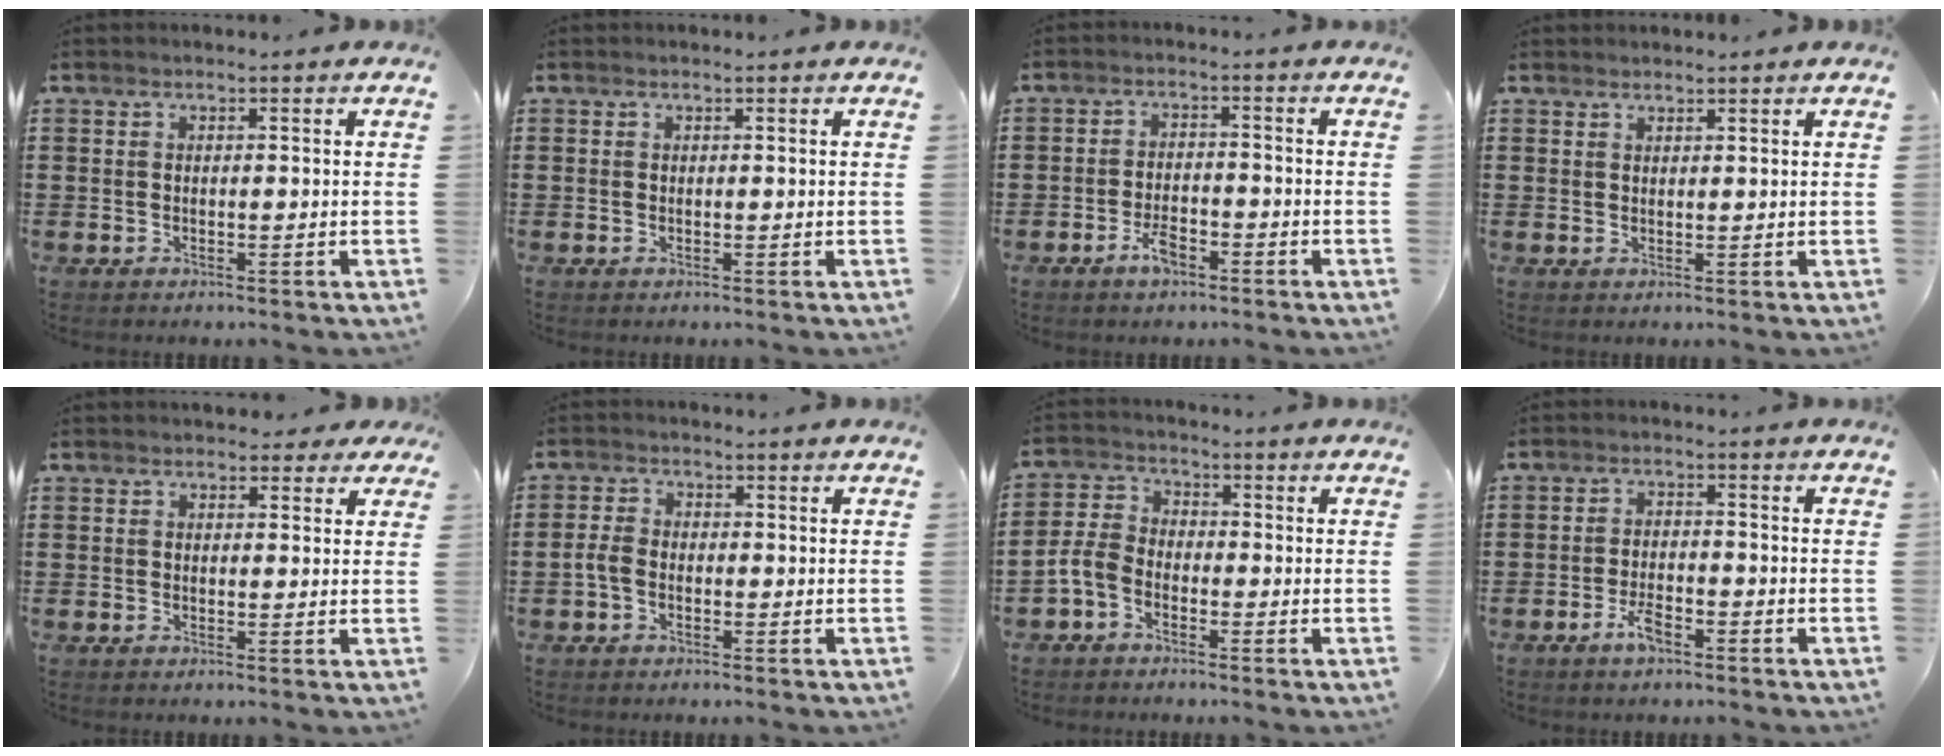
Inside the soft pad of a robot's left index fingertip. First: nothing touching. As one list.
[{"total": 0.0}, {"total": 3.9, "force": [-2.4, 1.5, 2.6], "torque": [-0.050, 0.005, -0.047]}, {"total": 1.2, "force": [1.2, 0.2, 0.0], "torque": [-0.003, 0.000, 0.024]}, {"total": 2.0, "force": [1.6, 1.2, 0.6], "torque": [-0.002, 0.003, 0.025]}, {"total": 2.8, "force": [-0.8, 1.7, 2.1], "torque": [-0.055, -0.002, -0.020]}, {"total": 4.3, "force": [-2.6, 2.5, 2.3], "torque": [-0.072, 0.001, -0.061]}, {"total": 3.8, "force": [-2.3, 1.2, 2.7], "torque": [-0.059, 0.003, -0.047]}]